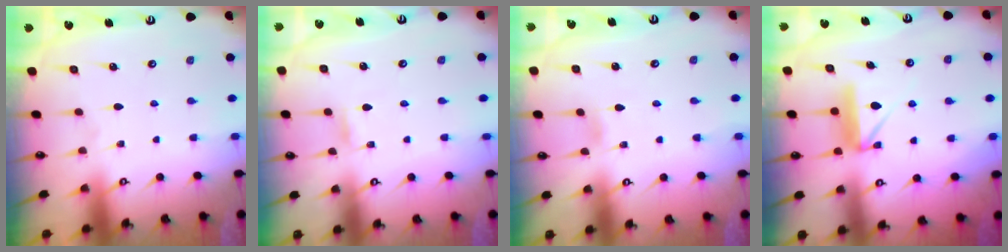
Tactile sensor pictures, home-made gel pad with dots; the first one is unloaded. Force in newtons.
{"total": 1.1, "press": 1.1, "slide": 0.1}
{"total": 2.5, "press": 2.5, "slide": 0.3}
{"total": 8.9, "press": 8.9, "slide": 0.3}